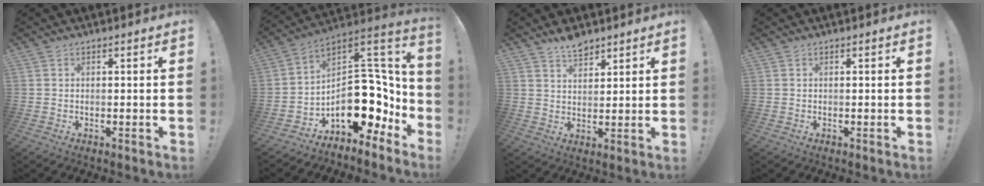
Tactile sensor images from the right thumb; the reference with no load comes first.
{"total": 19.7, "force": [-3.8, 12.7, 14.5], "torque": [-0.188, 0.003, -0.037]}
{"total": 6.1, "force": [5.1, 2.4, 2.3], "torque": [-0.034, -0.030, 0.092]}
{"total": 0.0}